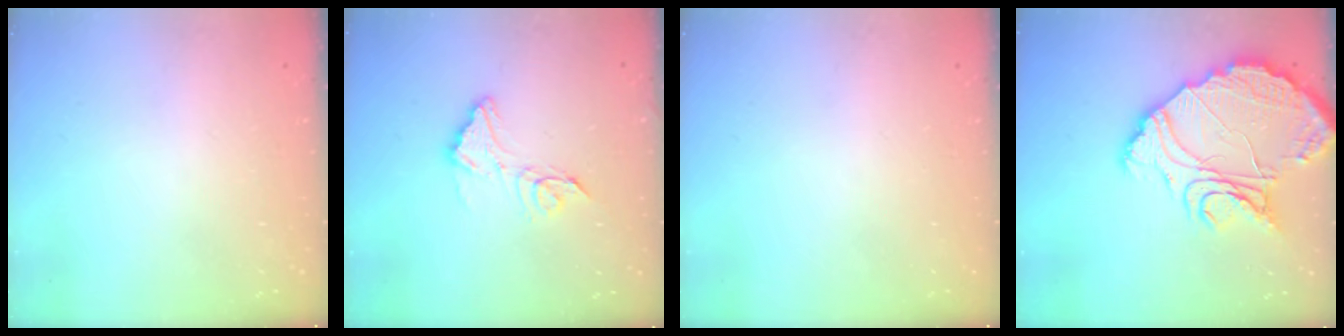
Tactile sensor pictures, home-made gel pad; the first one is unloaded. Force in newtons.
{"total": 11.7, "press": 11.6, "slide": 0.9}
{"total": 0.0}
{"total": 18.1, "press": 18.0, "slide": 1.8}